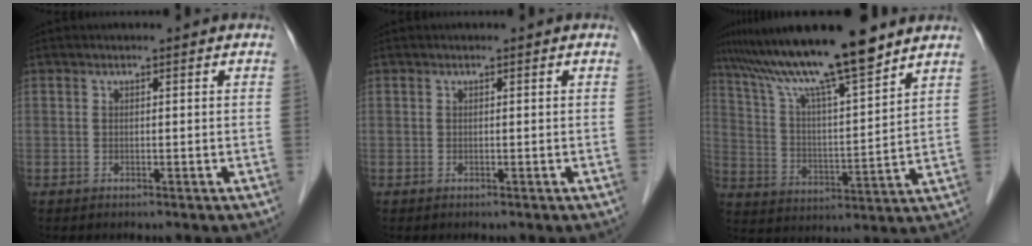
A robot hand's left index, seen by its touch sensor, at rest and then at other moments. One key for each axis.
{"total": 0.0}
{"total": 16.8, "fx": 13.3, "fy": 0.6, "fz": 10.2, "tx": -0.178, "ty": 0.019, "tz": 0.235}